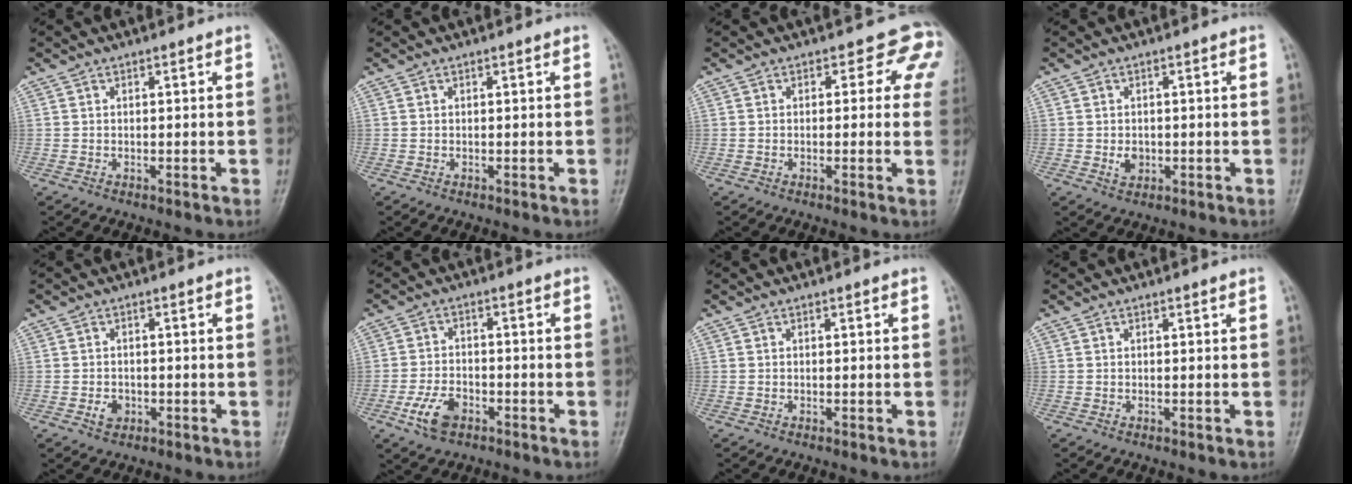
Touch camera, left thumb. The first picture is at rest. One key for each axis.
{"total": 0.0}
{"total": 5.4, "fx": 2.7, "fy": 3.9, "fz": 2.7, "tx": 0.009, "ty": -0.008, "tz": 0.005}
{"total": 2.2, "fx": -0.5, "fy": 1.8, "fz": 1.2, "tx": -0.015, "ty": 0.000, "tz": -0.004}
{"total": 2.3, "fx": -1.0, "fy": 1.8, "fz": 1.0, "tx": -0.013, "ty": 0.003, "tz": -0.014}
{"total": 6.2, "fx": -3.3, "fy": 3.7, "fz": 3.7, "tx": -0.074, "ty": 0.013, "tz": -0.060}
{"total": 0.0}
{"total": 0.0}